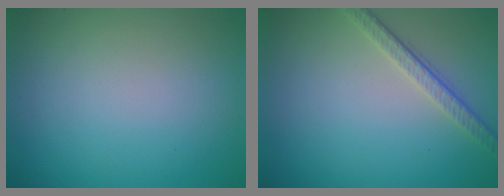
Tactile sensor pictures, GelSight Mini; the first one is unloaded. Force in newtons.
{"total": 2.6, "press": 2.0, "slide": 1.7}